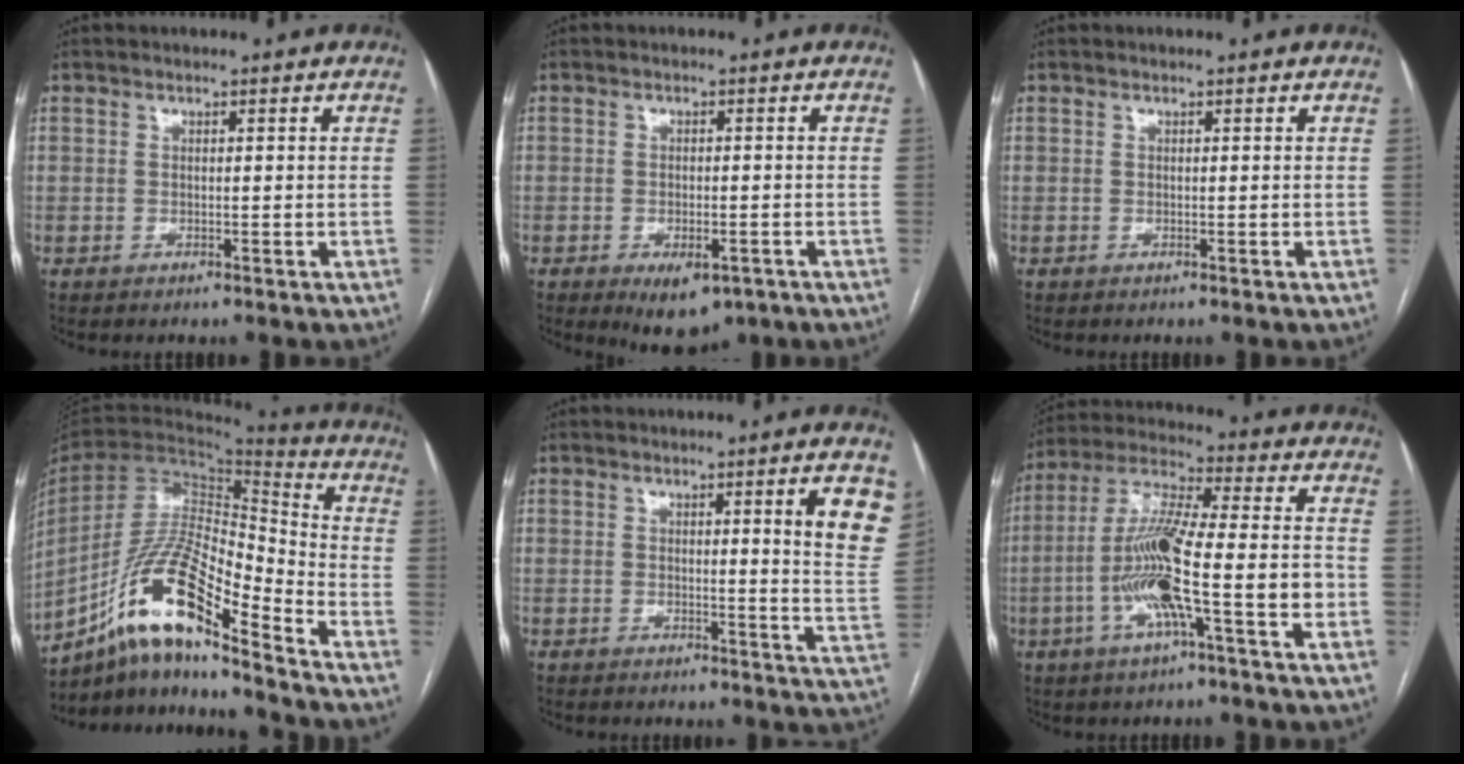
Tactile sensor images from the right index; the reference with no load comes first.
{"total": 6.1, "force": [-3.4, 2.8, 4.2], "torque": [-0.057, -0.006, -0.039]}
{"total": 0.0}
{"total": 17.1, "force": [-11.6, 2.8, 12.2], "torque": [-0.232, 0.012, -0.207]}
{"total": 7.9, "force": [3.4, 0.2, 7.2], "torque": [-0.077, -0.020, 0.032]}
{"total": 14.7, "force": [-4.1, 1.3, 14.1], "torque": [-0.268, 0.009, -0.076]}